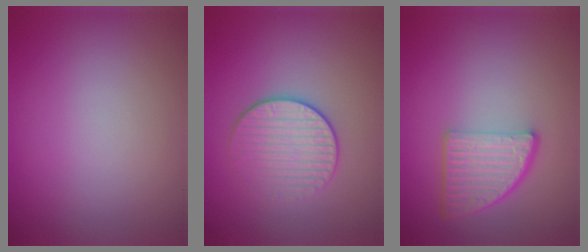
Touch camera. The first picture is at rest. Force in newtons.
{"total": 3.3, "press": 2.9, "slide": 1.5}
{"total": 5.1, "press": 3.8, "slide": 3.5}